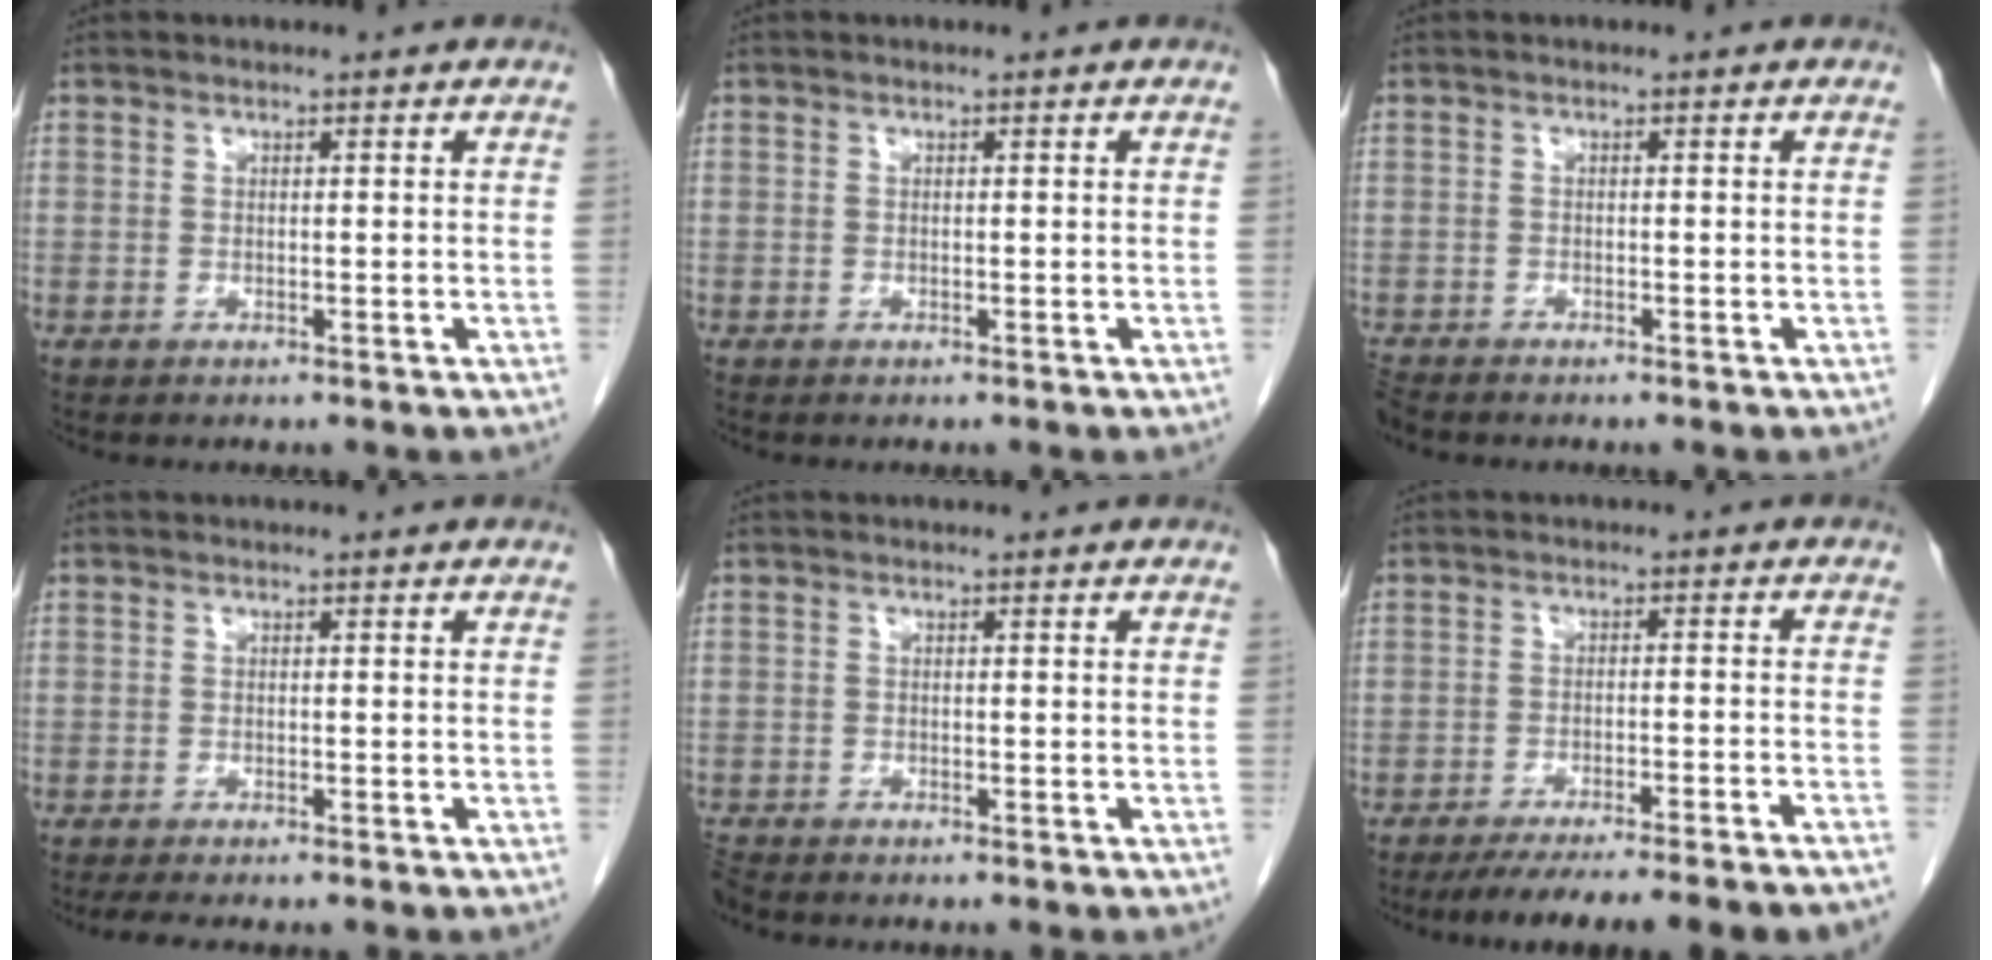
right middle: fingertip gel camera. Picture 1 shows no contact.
{"total": 0.0}
{"total": 2.0, "force": [-1.9, 0.4, 0.5], "torque": [-0.015, -0.009, -0.035]}
{"total": 4.2, "force": [-3.4, 0.6, 2.2], "torque": [-0.031, -0.010, -0.047]}
{"total": 1.7, "force": [-1.6, 0.3, 0.3], "torque": [-0.012, -0.008, -0.031]}
{"total": 15.5, "force": [-13.6, -0.1, 7.3], "torque": [-0.082, -0.025, -0.185]}